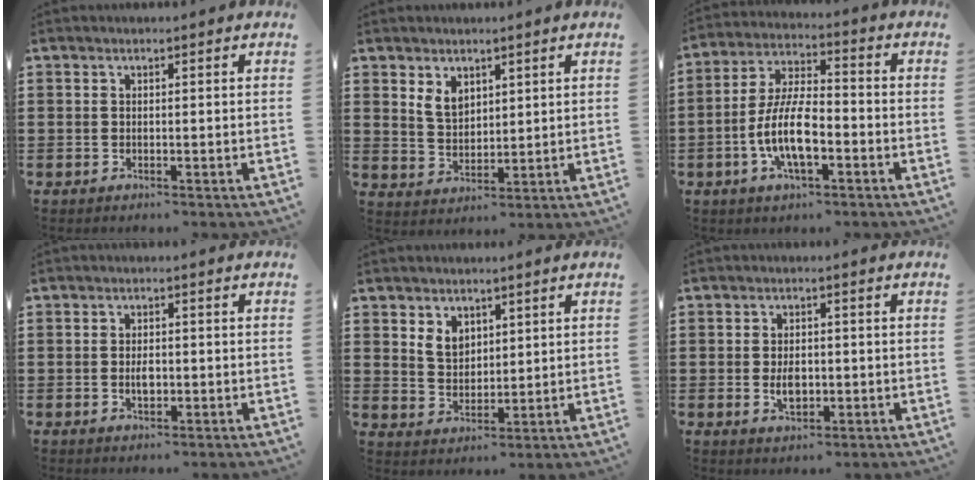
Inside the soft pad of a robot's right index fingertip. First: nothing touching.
{"total": 3.9, "force": [2.4, 2.5, 1.8], "torque": [-0.046, 0.008, 0.045]}
{"total": 9.9, "force": [-3.1, 3.6, 8.7], "torque": [-0.201, -0.012, -0.064]}
{"total": 2.5, "force": [-0.4, 1.2, 2.1], "torque": [-0.040, 0.001, -0.008]}
{"total": 4.1, "force": [2.4, 3.1, 1.5], "torque": [-0.042, 0.011, 0.044]}
{"total": 3.6, "force": [-0.5, 2.1, 2.8], "torque": [-0.048, 0.000, -0.011]}